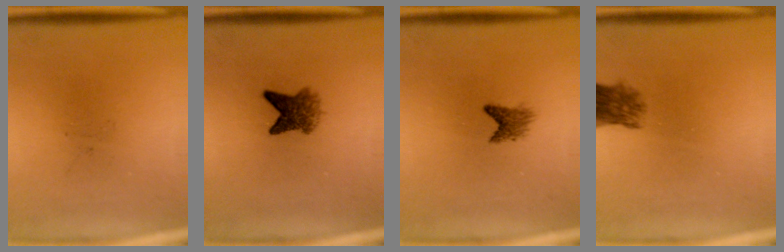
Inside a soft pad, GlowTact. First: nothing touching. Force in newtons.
{"total": 4.2}
{"total": 2.1}
{"total": 4.1}